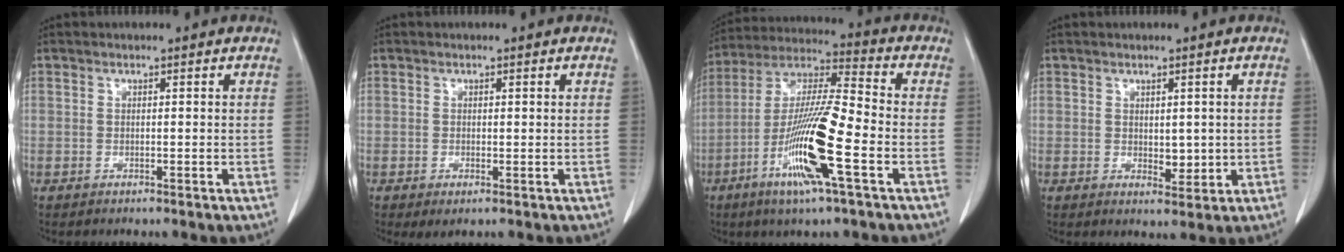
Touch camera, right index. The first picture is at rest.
{"total": 1.6, "force": [-0.7, 0.7, 1.3], "torque": [-0.018, -0.004, -0.005]}
{"total": 16.2, "force": [-5.9, 0.7, 15.1], "torque": [-0.304, -0.017, -0.113]}
{"total": 2.3, "force": [0.0, 1.5, 1.8], "torque": [-0.019, -0.004, 0.006]}